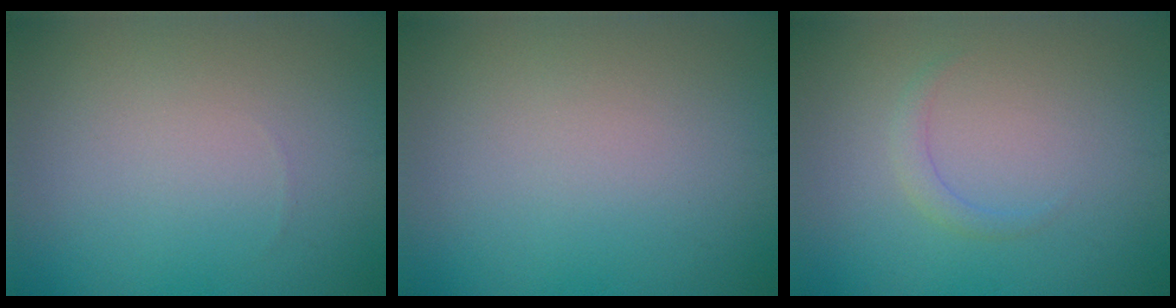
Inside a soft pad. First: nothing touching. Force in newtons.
{"total": 0.0}
{"total": 1.1, "press": 1.1, "slide": 0.1}